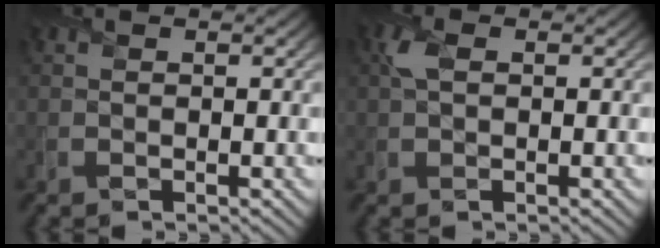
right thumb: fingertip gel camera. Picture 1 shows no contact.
{"total": 2.0, "force": [0.6, 1.0, 1.7], "torque": [-0.044, 0.007, 0.006]}